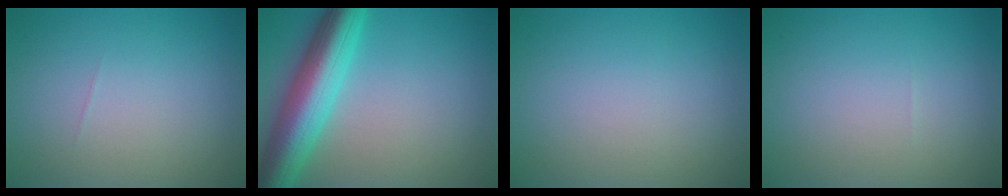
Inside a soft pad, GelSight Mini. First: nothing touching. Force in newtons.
{"total": 8.6, "press": 8.6, "slide": 0.4}
{"total": 0.0}
{"total": 0.0}